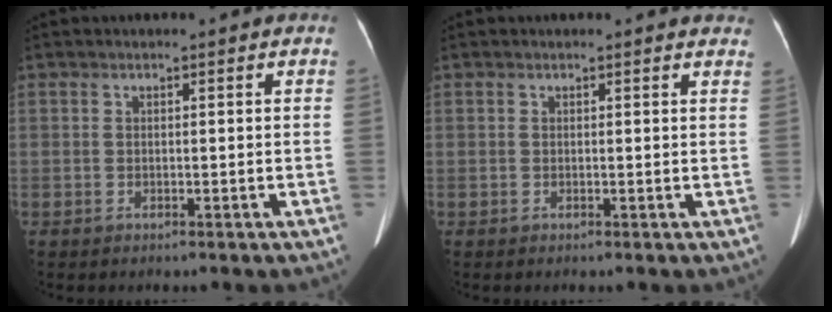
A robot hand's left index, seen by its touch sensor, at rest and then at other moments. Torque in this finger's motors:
{"motor_torque": [-0.21, -0.16, -0.02, -0.01]}